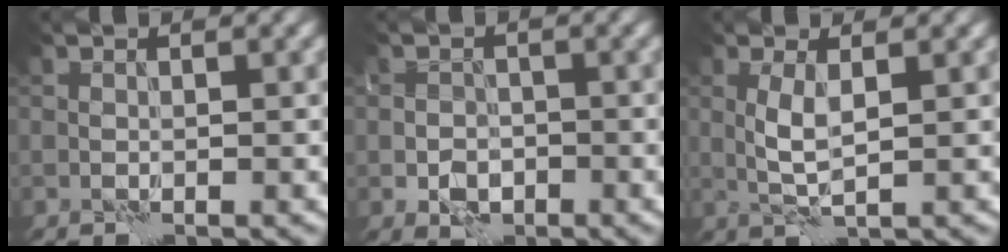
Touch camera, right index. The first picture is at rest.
{"total": 2.6, "force": [-1.1, 2.0, 1.3], "torque": [-0.019, -0.002, -0.022]}
{"total": 2.4, "force": [0.5, 0.5, 2.3], "torque": [-0.056, 0.003, 0.011]}